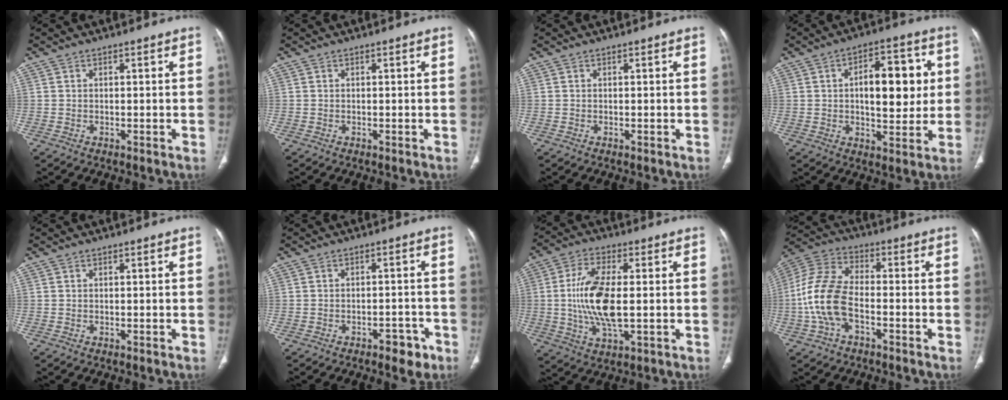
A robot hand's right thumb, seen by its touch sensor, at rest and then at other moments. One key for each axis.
{"total": 0.0}
{"total": 0.0}
{"total": 13.8, "fx": 2.0, "fy": 6.7, "fz": 11.9, "tx": -0.138, "ty": 0.006, "tz": 0.029}
{"total": 0.0}
{"total": 4.4, "fx": -2.7, "fy": 2.2, "fz": 2.6, "tx": -0.017, "ty": 0.019, "tz": -0.031}
{"total": 12.8, "fx": -0.1, "fy": 5.2, "fz": 11.6, "tx": -0.242, "ty": -0.005, "tz": 0.000}
{"total": 12.7, "fx": -3.3, "fy": 7.0, "fz": 10.1, "tx": -0.225, "ty": 0.034, "tz": -0.067}